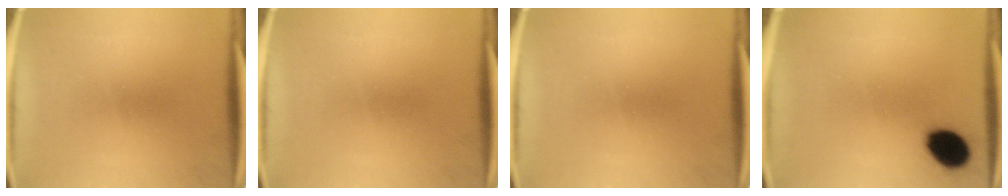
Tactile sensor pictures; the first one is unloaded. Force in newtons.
{"total": 0.0}
{"total": 0.0}
{"total": 9.4}